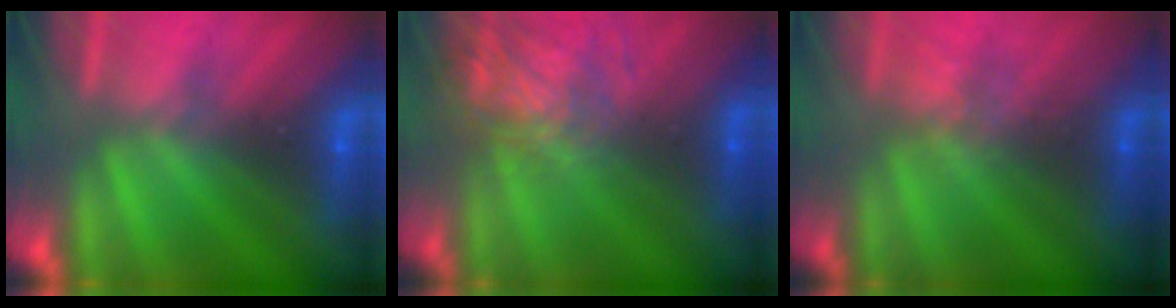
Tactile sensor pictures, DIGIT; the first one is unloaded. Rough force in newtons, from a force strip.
{"total": 9.2}
{"total": 2.1}